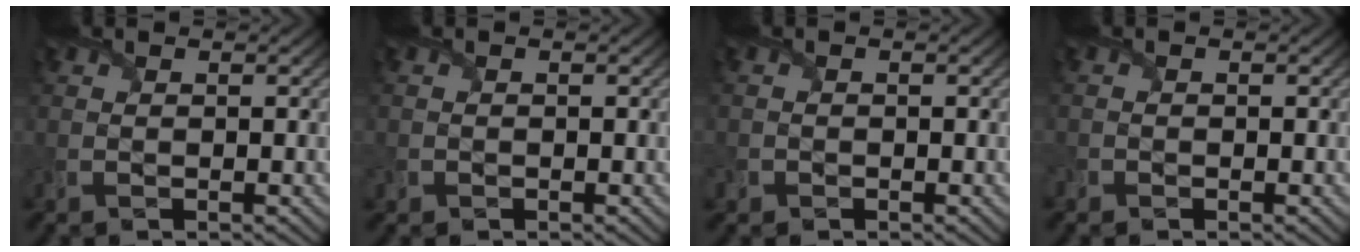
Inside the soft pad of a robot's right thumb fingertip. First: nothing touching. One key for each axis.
{"total": 0.7, "fx": -0.3, "fy": 0.6, "fz": -0.2, "tx": 0.003, "ty": -0.003, "tz": -0.010}
{"total": 1.1, "fx": -0.7, "fy": 0.9, "fz": -0.2, "tx": 0.002, "ty": -0.003, "tz": -0.016}
{"total": 1.1, "fx": -0.8, "fy": 0.7, "fz": 0.1, "tx": -0.004, "ty": -0.003, "tz": -0.018}